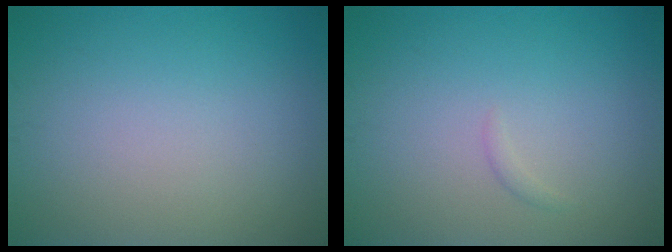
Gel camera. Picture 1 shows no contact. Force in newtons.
{"total": 0.5, "press": 0.5, "slide": 0.1}